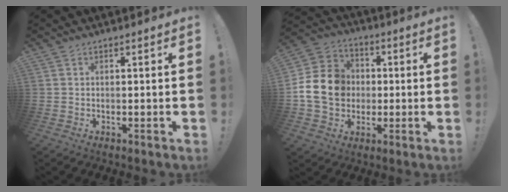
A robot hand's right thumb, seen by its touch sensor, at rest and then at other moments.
{"total": 15.4, "force": [-0.3, 13.4, 7.7], "torque": [-0.140, 0.017, 0.003]}